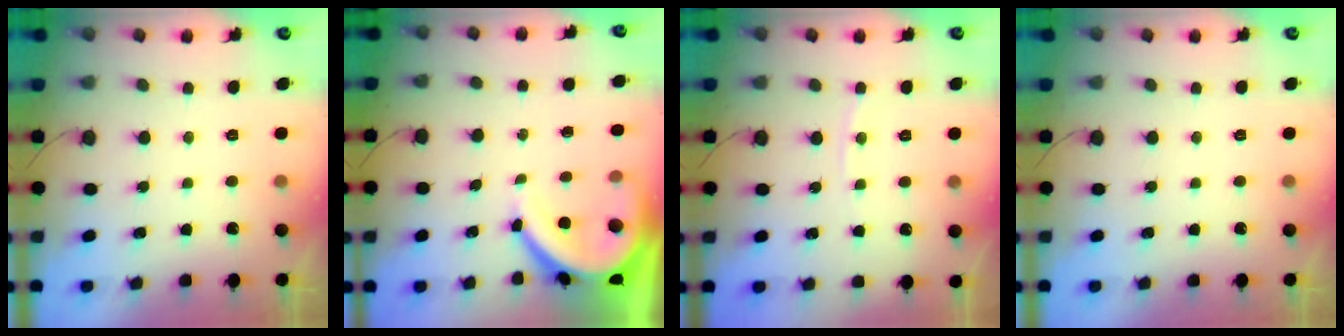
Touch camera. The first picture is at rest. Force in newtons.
{"total": 10.0, "press": 9.9, "slide": 0.9}
{"total": 5.6, "press": 5.6, "slide": 0.7}
{"total": 0.0}